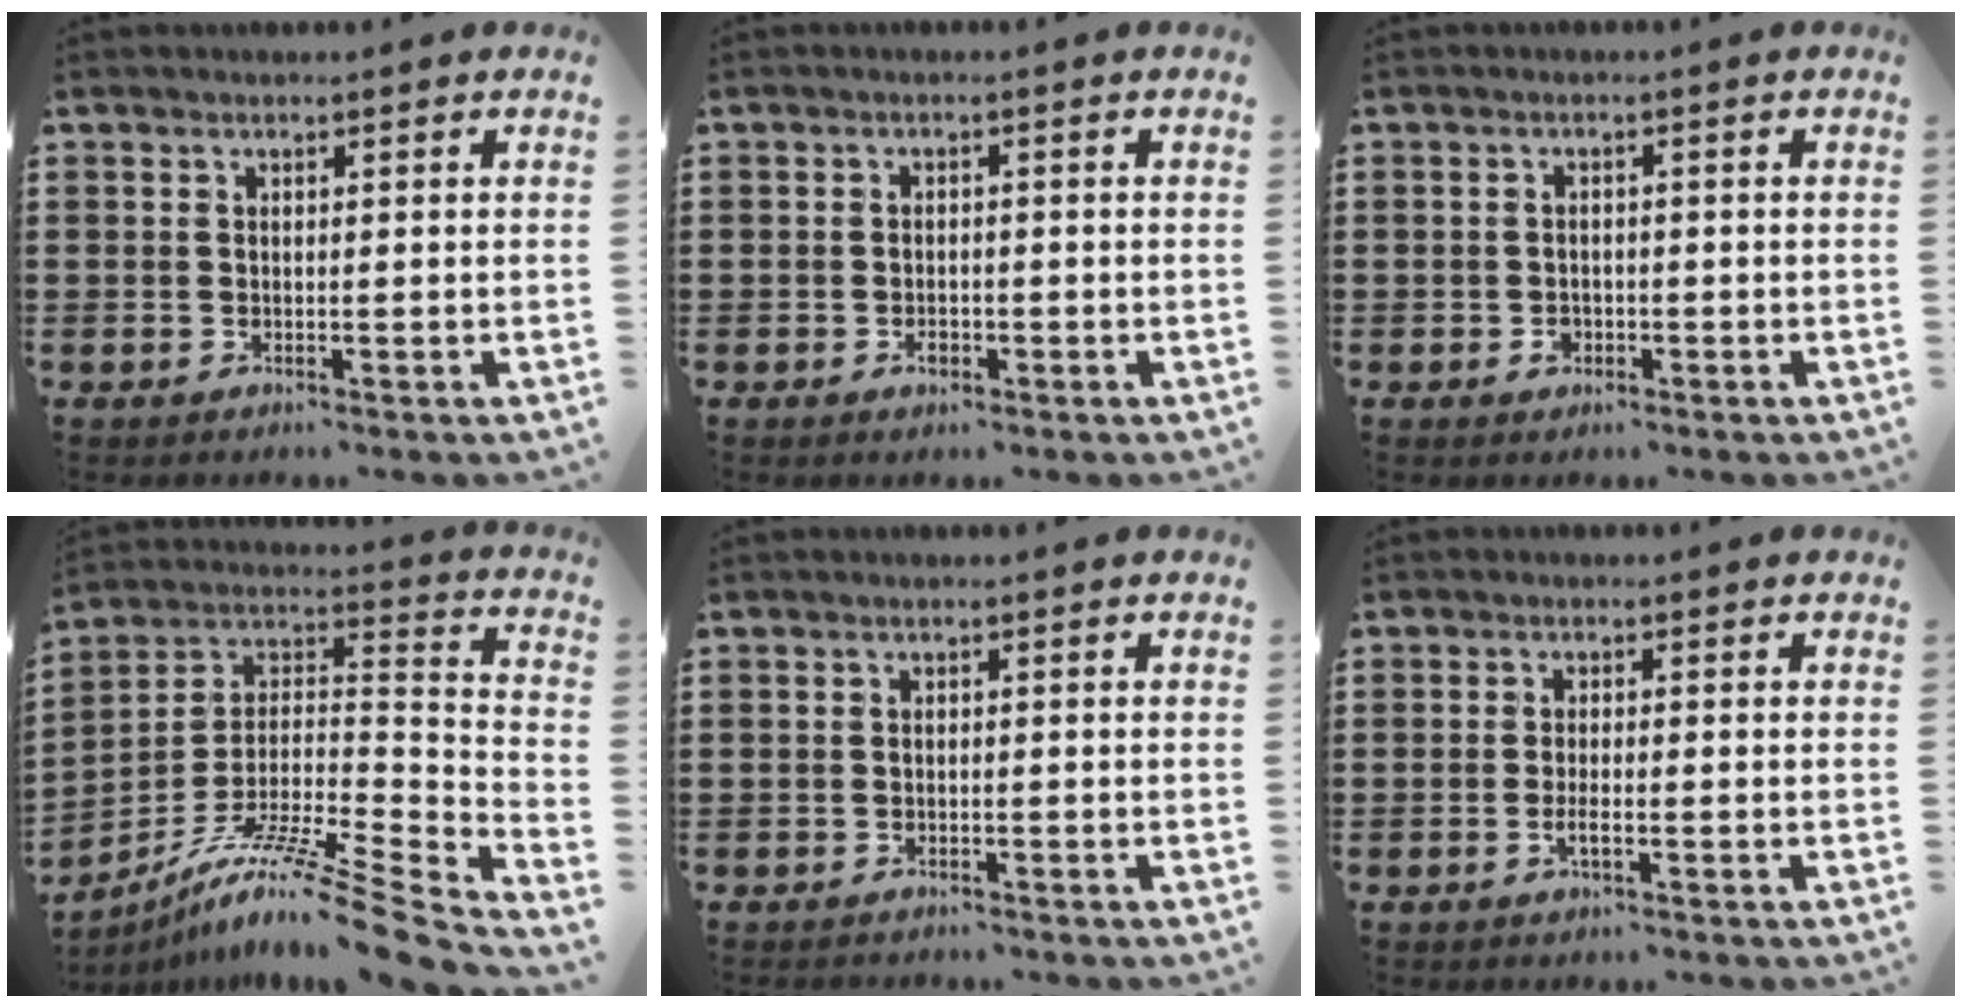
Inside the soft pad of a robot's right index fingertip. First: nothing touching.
{"total": 1.8, "force": [-0.9, 1.0, 1.2], "torque": [-0.024, -0.001, -0.016]}
{"total": 1.6, "force": [-0.7, 1.2, 0.8], "torque": [-0.018, 0.001, -0.016]}
{"total": 11.7, "force": [-9.0, -0.2, 7.4], "torque": [-0.123, -0.001, -0.171]}
{"total": 0.8, "force": [-0.8, 0.2, 0.0], "torque": [-0.003, 0.000, -0.016]}
{"total": 2.0, "force": [-0.8, 0.4, 1.8], "torque": [-0.040, -0.004, -0.016]}